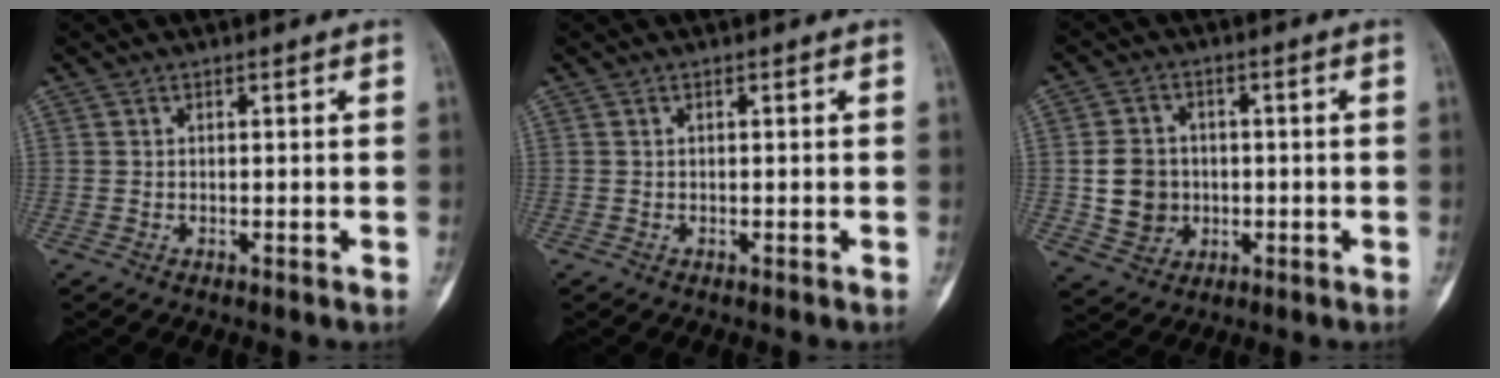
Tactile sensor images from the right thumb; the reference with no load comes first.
{"total": 0.0}
{"total": 8.1, "force": [-0.5, 7.2, 3.7], "torque": [-0.041, 0.007, -0.003]}